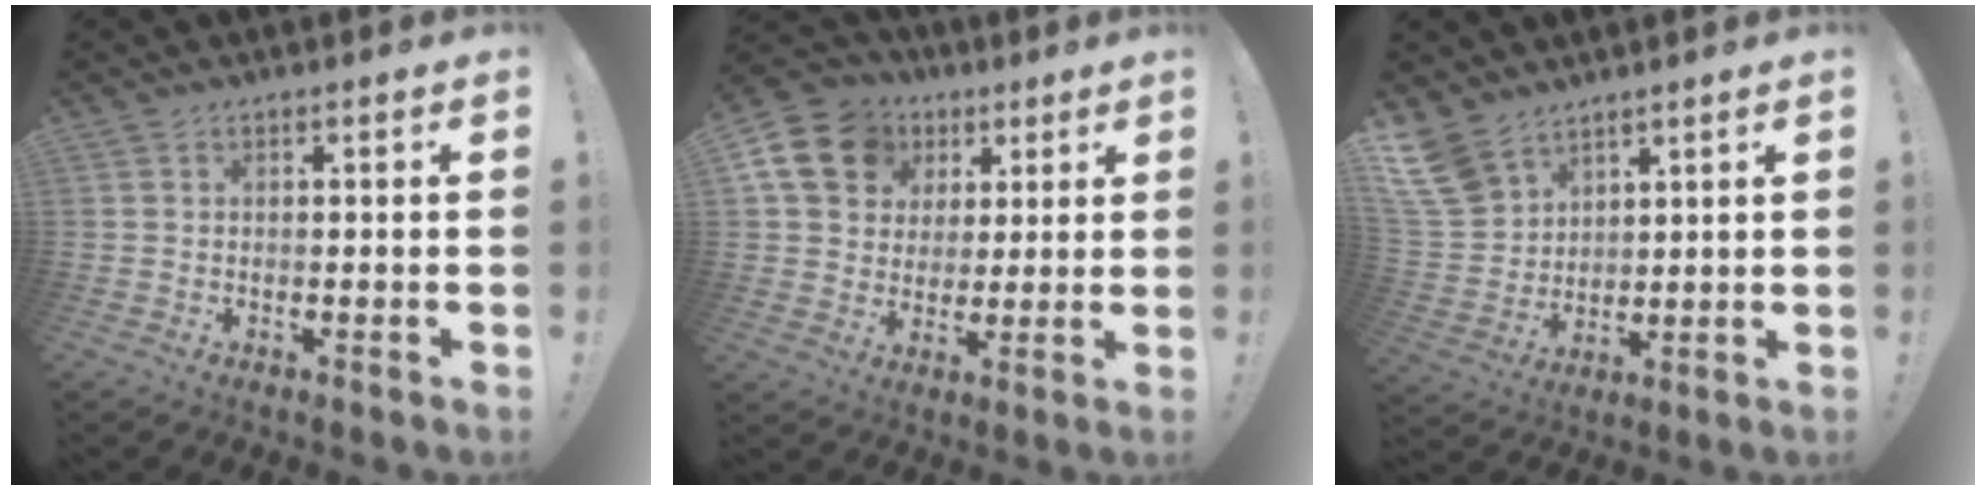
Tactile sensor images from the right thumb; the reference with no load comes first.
{"total": 15.8, "force": [6.1, 12.9, 6.8], "torque": [-0.097, -0.020, 0.129]}
{"total": 11.2, "force": [8.3, 6.5, 3.8], "torque": [-0.075, -0.058, 0.166]}